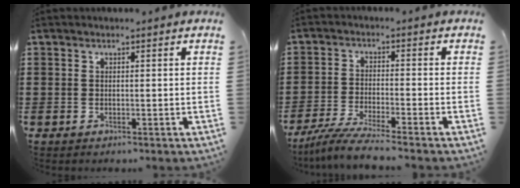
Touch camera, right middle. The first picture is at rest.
{"total": 5.0, "force": [-4.5, -0.3, 2.3], "torque": [-0.059, -0.020, -0.090]}